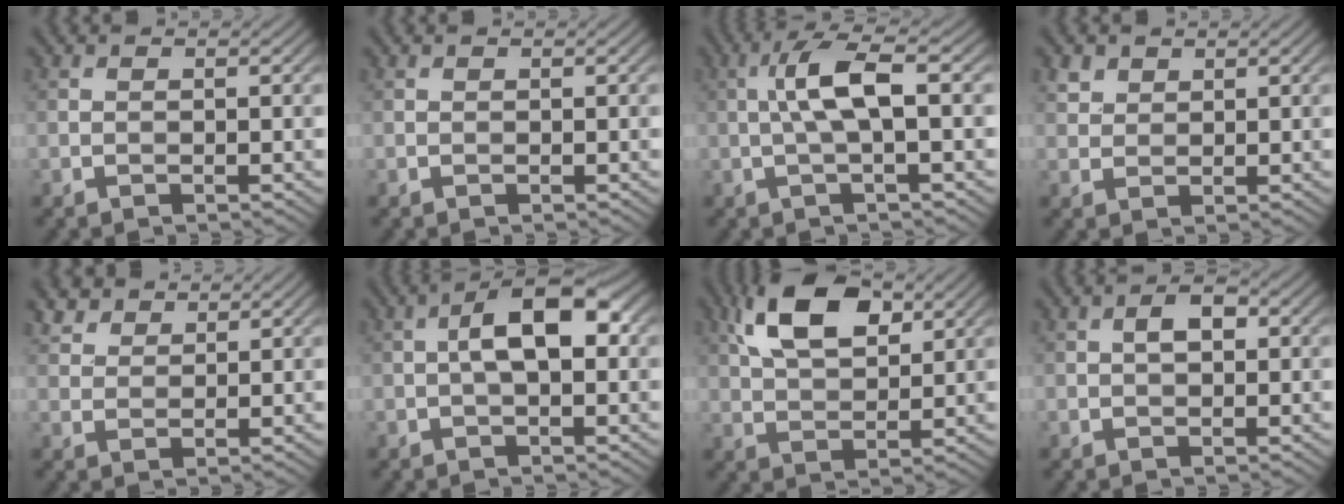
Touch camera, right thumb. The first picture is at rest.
{"total": 0.0}
{"total": 5.6, "force": [0.2, 1.1, 5.5], "torque": [-0.110, 0.018, -0.003]}
{"total": 2.1, "force": [1.4, 1.4, 0.6], "torque": [-0.017, 0.000, 0.030]}
{"total": 3.2, "force": [2.5, 1.7, 1.0], "torque": [-0.028, 0.004, 0.058]}
{"total": 6.8, "force": [0.3, 2.9, 6.1], "torque": [-0.104, 0.014, -0.003]}
{"total": 9.6, "force": [4.6, 4.7, 7.0], "torque": [-0.147, 0.016, 0.086]}
{"total": 2.5, "force": [0.3, 1.3, 2.0], "torque": [-0.034, 0.007, 0.002]}